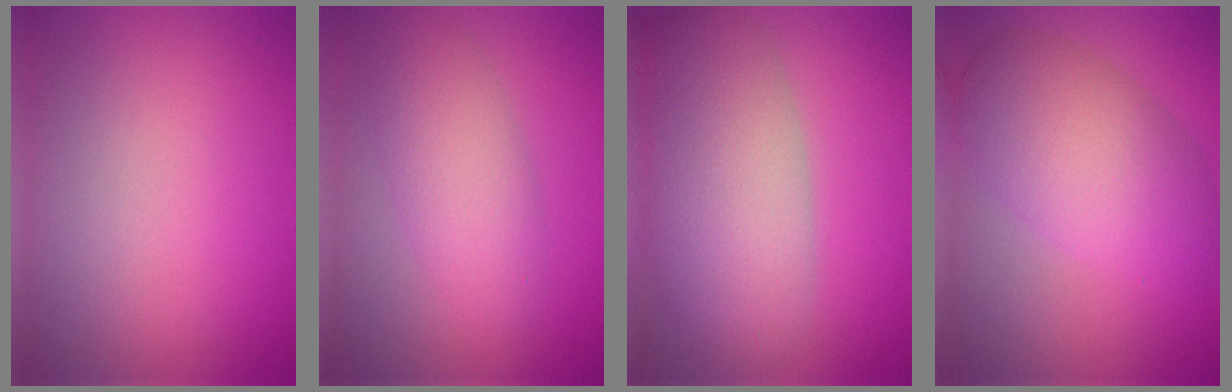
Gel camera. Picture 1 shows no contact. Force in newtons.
{"total": 4.4, "press": 4.4, "slide": 0.3}
{"total": 9.2, "press": 9.2, "slide": 0.4}
{"total": 7.1, "press": 7.1, "slide": 0.2}